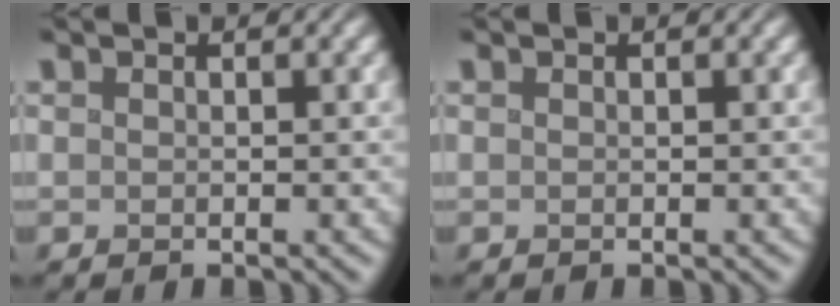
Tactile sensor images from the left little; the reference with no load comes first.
{"total": 0.0}